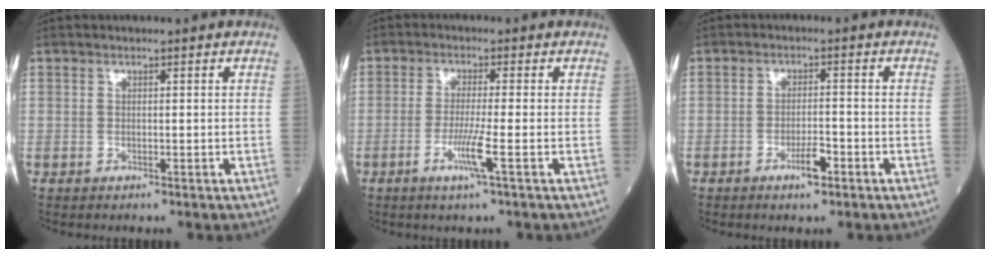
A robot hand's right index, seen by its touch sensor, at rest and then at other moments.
{"total": 4.5, "force": [-1.7, -0.8, 4.1], "torque": [-0.084, -0.011, -0.037]}
{"total": 3.3, "force": [-1.9, 0.6, 2.6], "torque": [-0.046, 0.001, -0.033]}